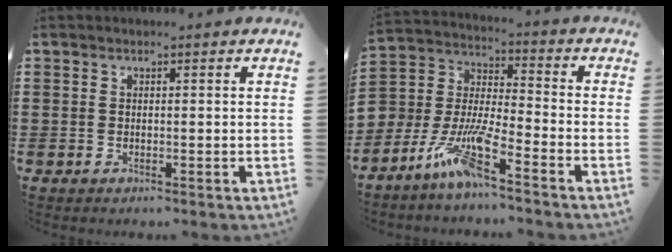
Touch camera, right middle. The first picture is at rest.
{"total": 8.9, "force": [-6.8, 1.6, 5.5], "torque": [-0.132, -0.013, -0.138]}